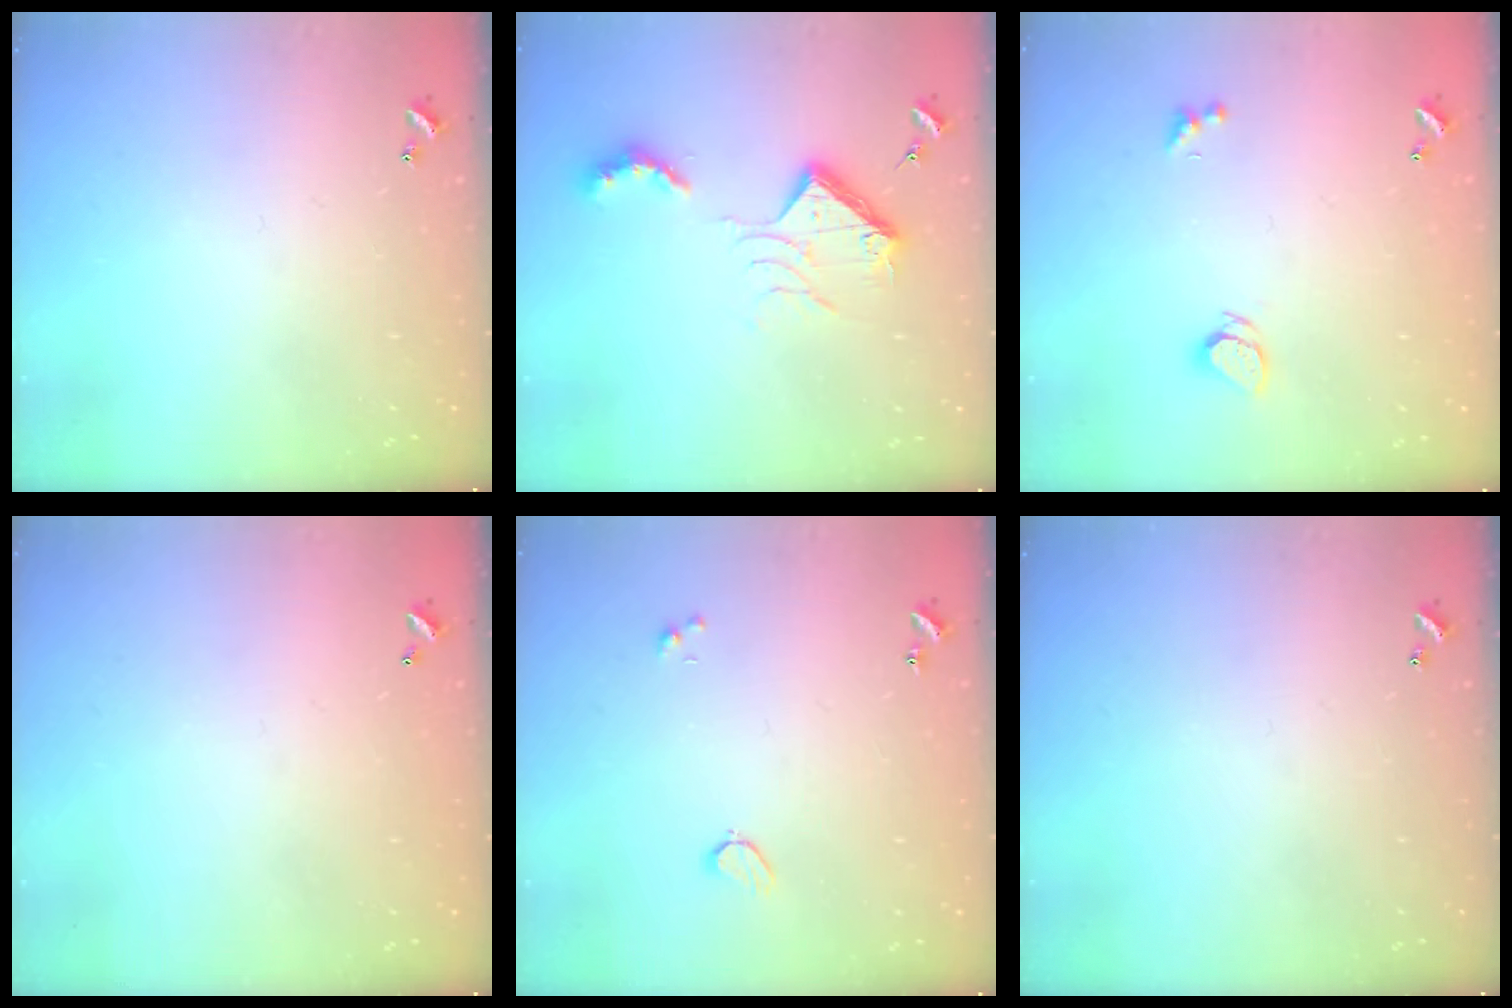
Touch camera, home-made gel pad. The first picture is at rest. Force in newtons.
{"total": 12.0, "press": 12.0, "slide": 0.0}
{"total": 1.9, "press": 1.8, "slide": 0.3}
{"total": 2.8, "press": 2.8, "slide": 0.1}
{"total": 1.5, "press": 1.4, "slide": 0.6}
{"total": 0.0}